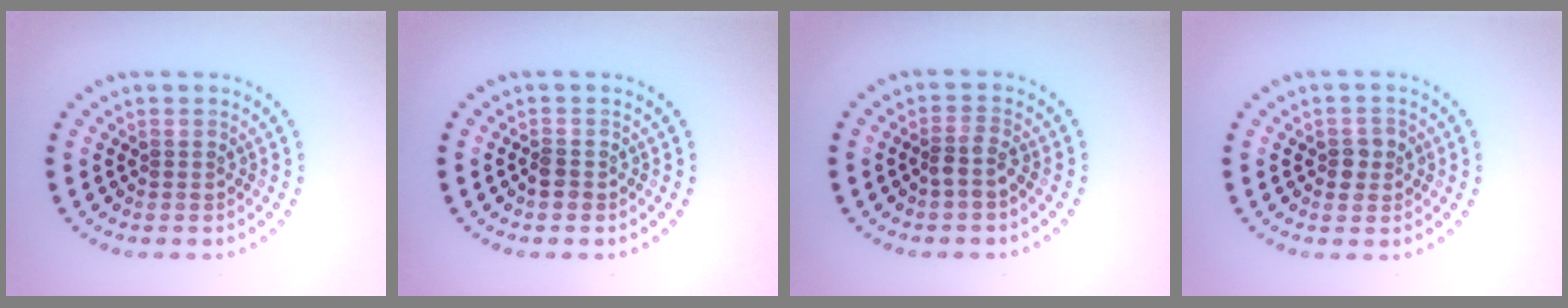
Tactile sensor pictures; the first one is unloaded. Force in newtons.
{"total": 1.3, "press": 1.1, "slide": 0.6}
{"total": 1.5, "press": 1.2, "slide": 0.9}
{"total": 1.8, "press": 1.8, "slide": 0.1}